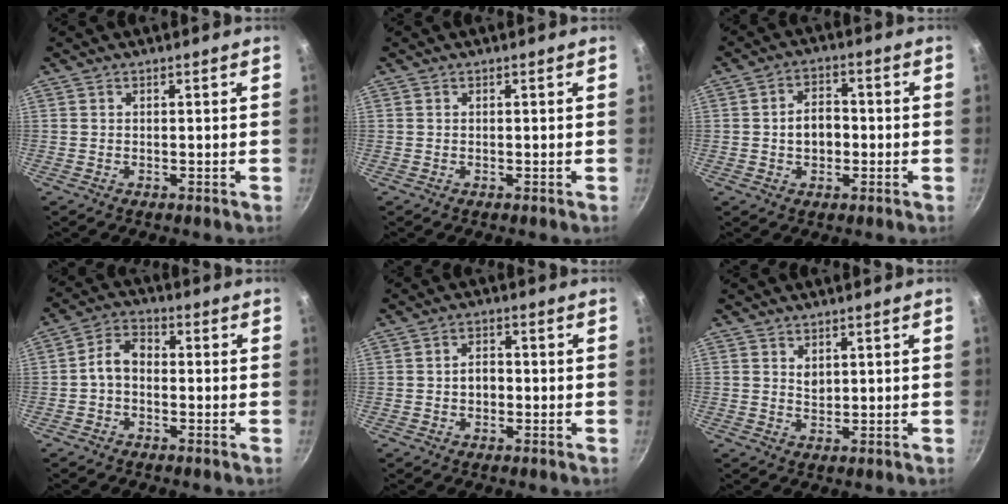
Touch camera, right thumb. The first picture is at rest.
{"total": 0.0}
{"total": 6.2, "force": [-0.6, 4.5, 4.2], "torque": [-0.045, 0.016, -0.012]}
{"total": 5.5, "force": [-0.9, 3.7, 3.9], "torque": [-0.064, 0.027, -0.029]}
{"total": 3.6, "force": [-0.4, 2.6, 2.4], "torque": [-0.021, 0.013, -0.007]}
{"total": 2.0, "force": [0.9, 1.3, 1.2], "torque": [-0.015, -0.006, 0.019]}